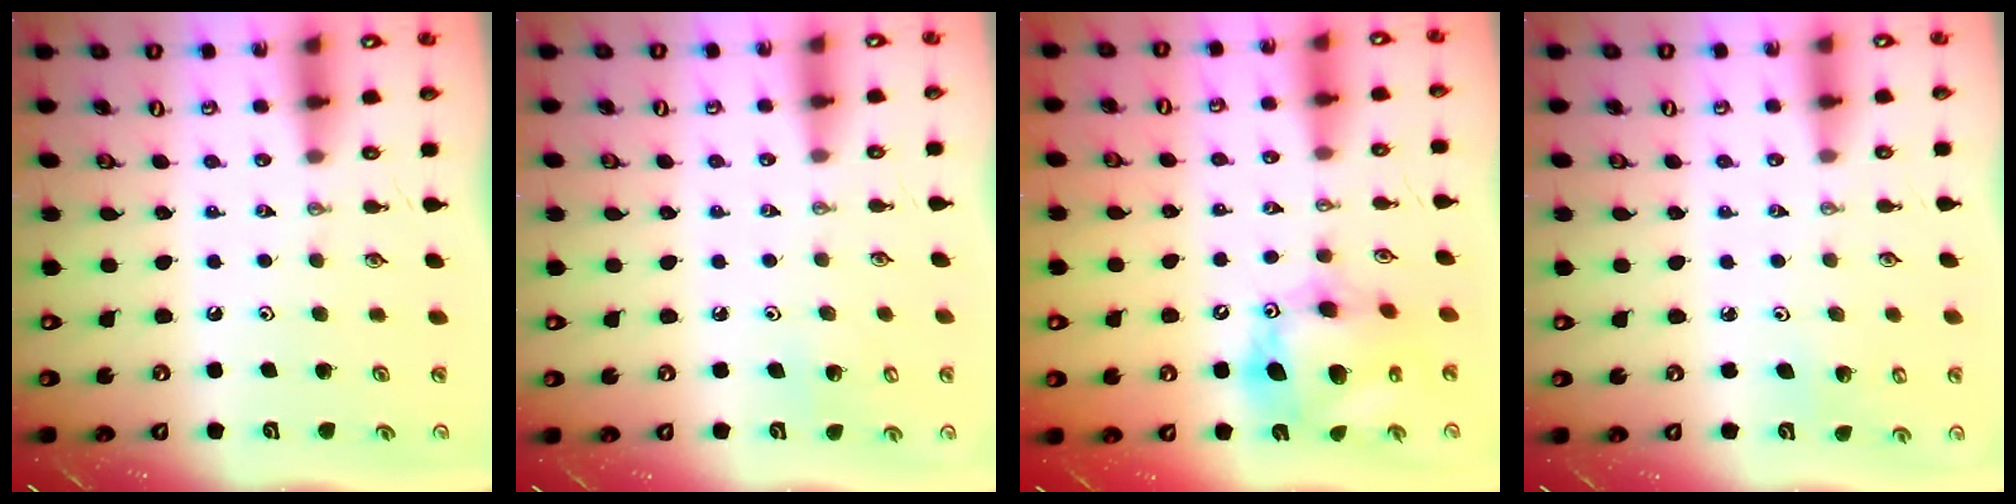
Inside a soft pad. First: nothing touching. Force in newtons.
{"total": 5.5, "press": 5.5, "slide": 0.4}
{"total": 15.6, "press": 15.5, "slide": 1.4}
{"total": 3.0, "press": 2.8, "slide": 1.1}